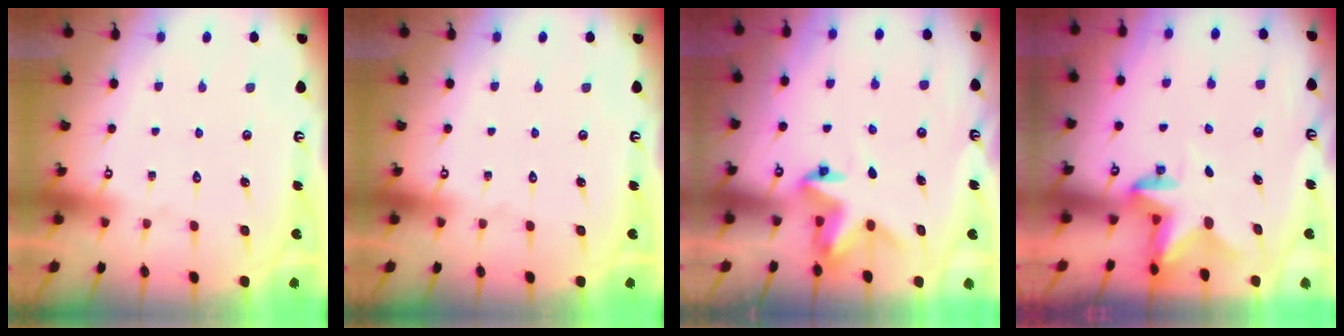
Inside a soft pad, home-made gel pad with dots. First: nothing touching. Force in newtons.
{"total": 0.0}
{"total": 3.8, "press": 3.8, "slide": 0.5}
{"total": 2.7, "press": 2.6, "slide": 0.5}